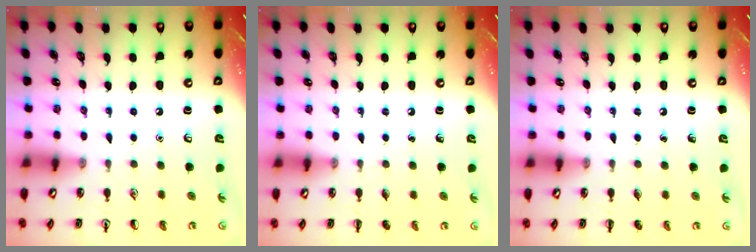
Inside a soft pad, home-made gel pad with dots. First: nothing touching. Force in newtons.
{"total": 0.0}
{"total": 0.0}